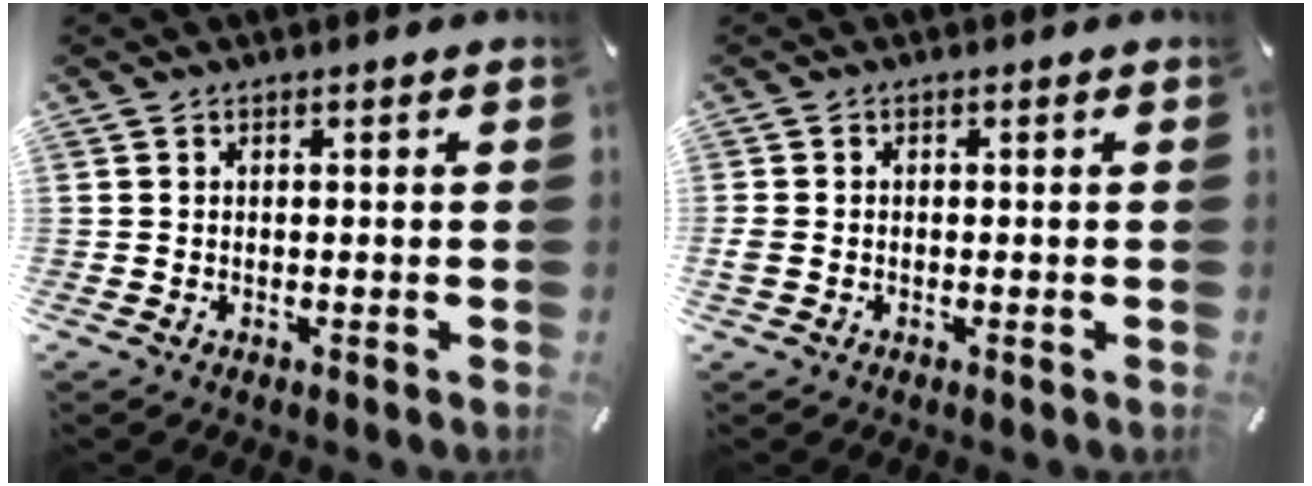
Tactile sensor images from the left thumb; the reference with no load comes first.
{"total": 1.4, "force": [-0.5, 1.0, 0.9], "torque": [-0.022, -0.001, -0.010]}